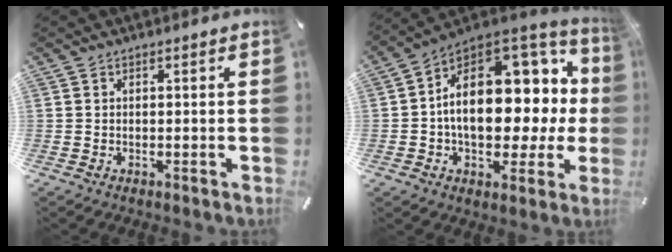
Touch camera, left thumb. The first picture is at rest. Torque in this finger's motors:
{"motor_torque": [0.92, 1.36, 1.54, 0.93, 0.27]}